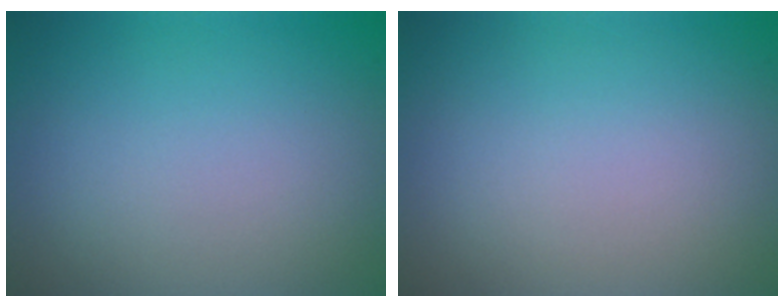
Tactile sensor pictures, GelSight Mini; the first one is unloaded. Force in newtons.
{"total": 0.0}